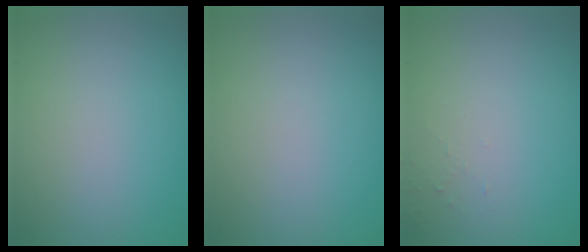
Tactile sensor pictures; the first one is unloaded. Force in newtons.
{"total": 0.0}
{"total": 0.6, "press": 0.6, "slide": 0.1}